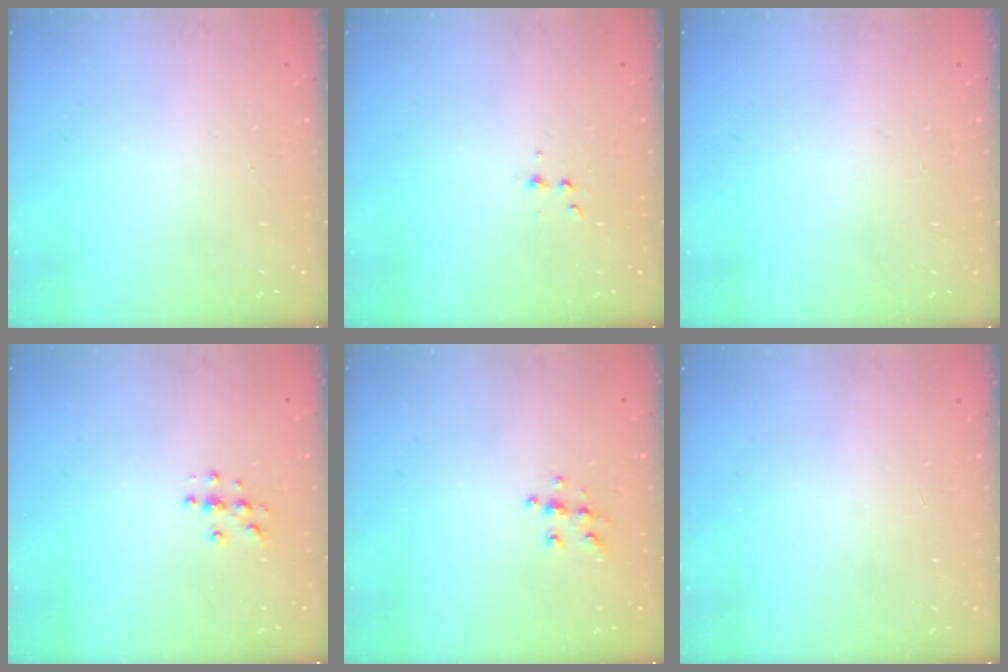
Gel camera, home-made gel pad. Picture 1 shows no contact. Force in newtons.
{"total": 2.9, "press": 2.7, "slide": 1.1}
{"total": 0.0}
{"total": 4.6, "press": 4.6, "slide": 0.4}
{"total": 5.4, "press": 5.4, "slide": 0.3}
{"total": 0.0}